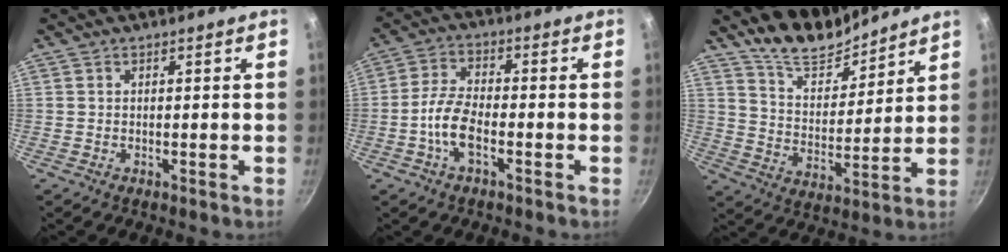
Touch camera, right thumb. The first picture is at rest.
{"total": 7.1, "force": [-2.6, 3.1, 5.9], "torque": [-0.118, 0.024, -0.059]}
{"total": 10.9, "force": [9.8, 3.9, 2.5], "torque": [-0.010, -0.083, 0.173]}